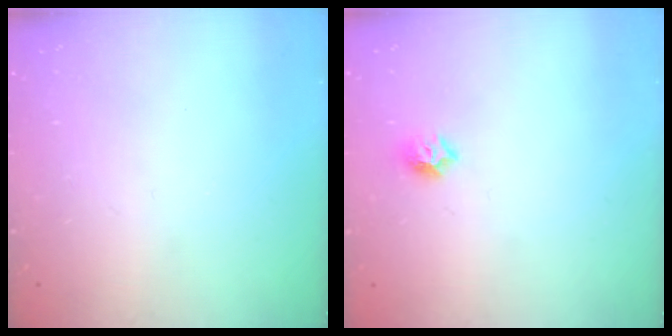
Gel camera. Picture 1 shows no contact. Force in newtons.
{"total": 6.4, "press": 6.4, "slide": 0.8}